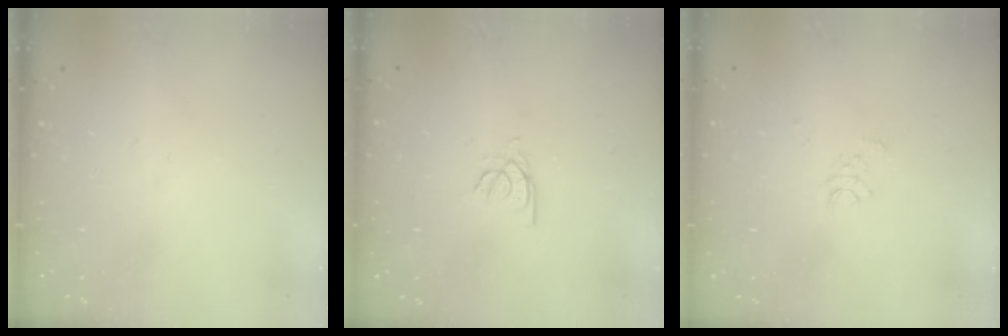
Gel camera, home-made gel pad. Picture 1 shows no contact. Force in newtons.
{"total": 2.7, "press": 2.7, "slide": 0.2}
{"total": 2.6, "press": 2.6, "slide": 0.1}